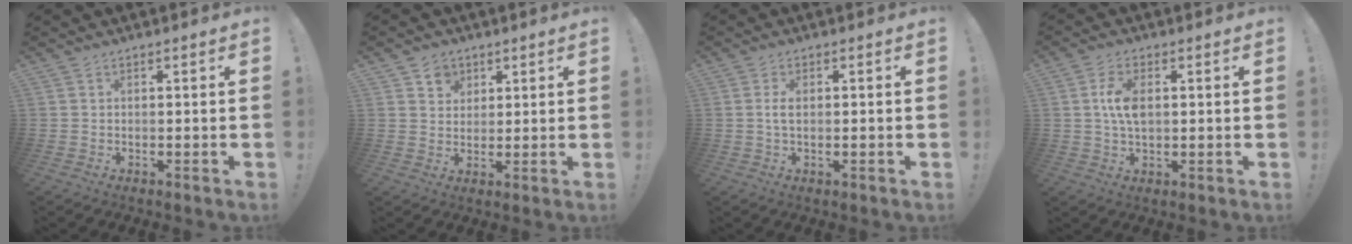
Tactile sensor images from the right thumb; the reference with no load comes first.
{"total": 5.2, "force": [2.8, 4.2, 0.8], "torque": [0.005, -0.020, 0.049]}
{"total": 2.7, "force": [-0.1, 1.2, 2.5], "torque": [-0.044, 0.005, -0.003]}
{"total": 7.2, "force": [0.9, 4.0, 5.9], "torque": [-0.115, 0.003, 0.013]}